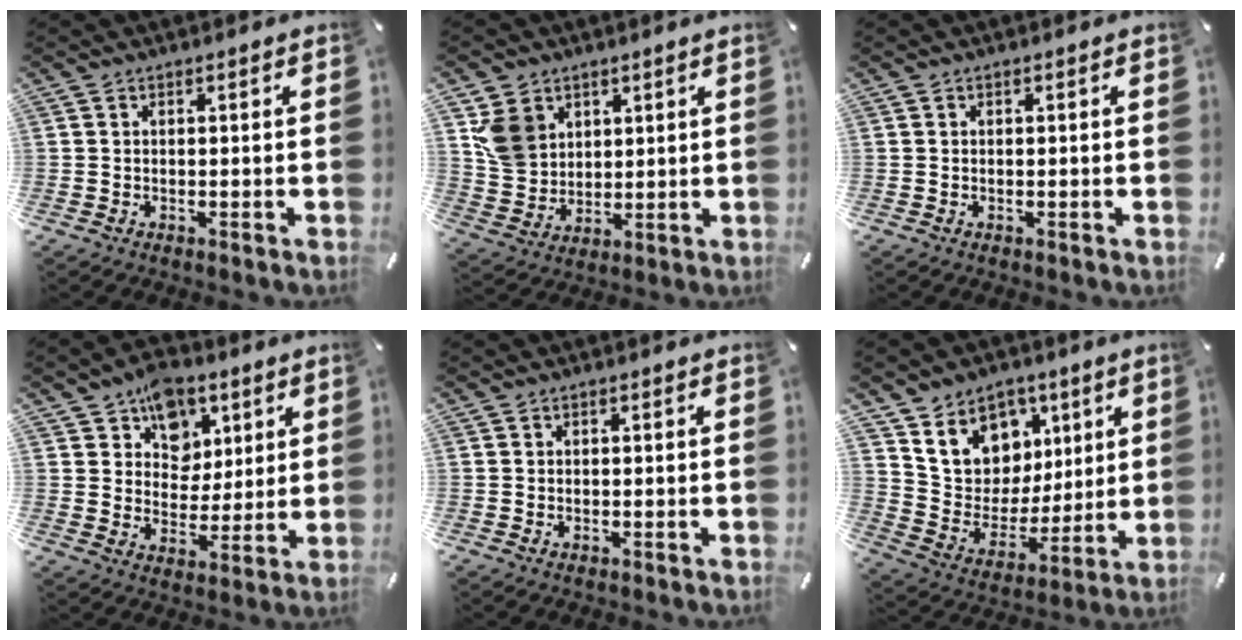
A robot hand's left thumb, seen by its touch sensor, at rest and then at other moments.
{"total": 9.4, "force": [4.4, 7.5, 3.5], "torque": [-0.101, -0.008, 0.085]}
{"total": 0.0}
{"total": 10.7, "force": [6.0, 8.5, 2.3], "torque": [-0.032, -0.044, 0.111]}
{"total": 0.0}
{"total": 13.0, "force": [6.1, 11.3, 2.2], "torque": [-0.033, -0.055, 0.122]}